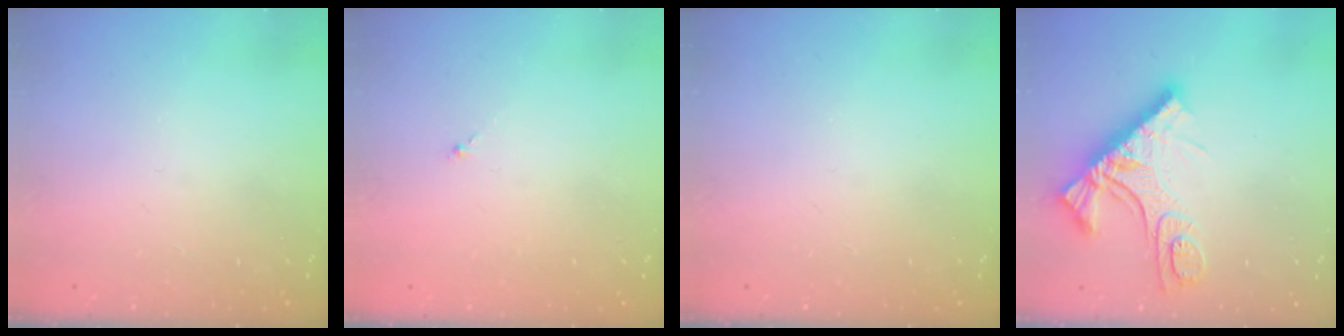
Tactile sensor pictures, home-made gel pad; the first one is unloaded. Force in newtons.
{"total": 1.0, "press": 0.8, "slide": 0.5}
{"total": 0.0}
{"total": 13.7, "press": 13.7, "slide": 1.4}